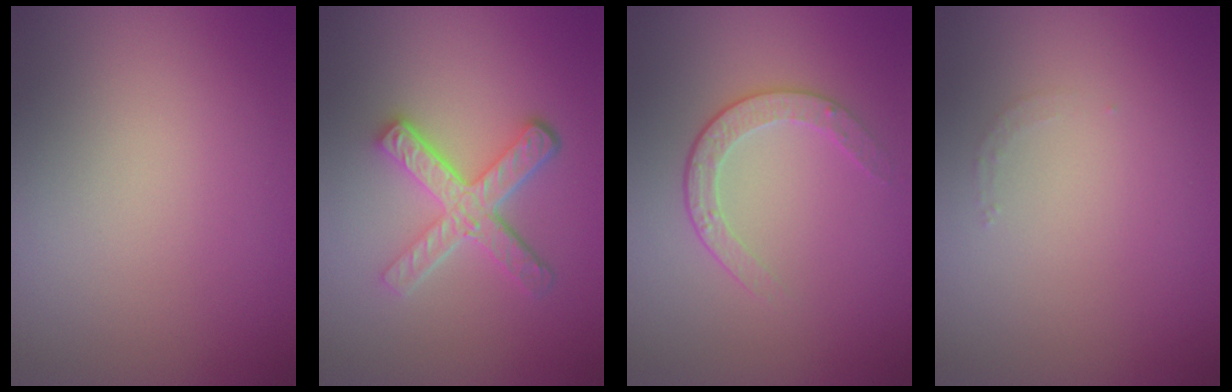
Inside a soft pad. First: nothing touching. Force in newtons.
{"total": 4.7, "press": 3.5, "slide": 3.2}
{"total": 2.2, "press": 1.6, "slide": 1.5}
{"total": 0.8, "press": 0.8, "slide": 0.1}